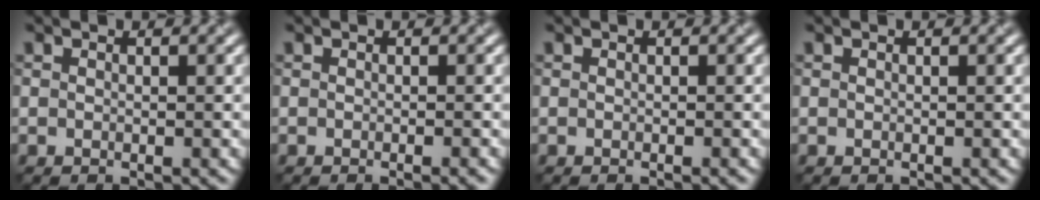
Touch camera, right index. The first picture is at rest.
{"total": 1.4, "force": [-0.5, 0.5, 1.2], "torque": [-0.006, 0.003, -0.011]}
{"total": 0.8, "force": [-0.3, 0.3, 0.6], "torque": [-0.001, 0.001, -0.006]}
{"total": 0.0}